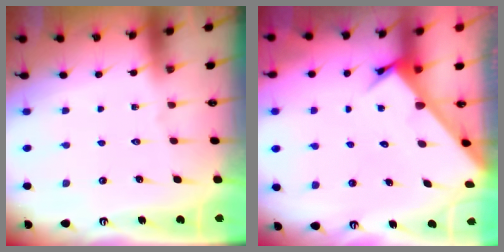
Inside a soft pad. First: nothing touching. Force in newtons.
{"total": 3.6, "press": 3.6, "slide": 0.2}